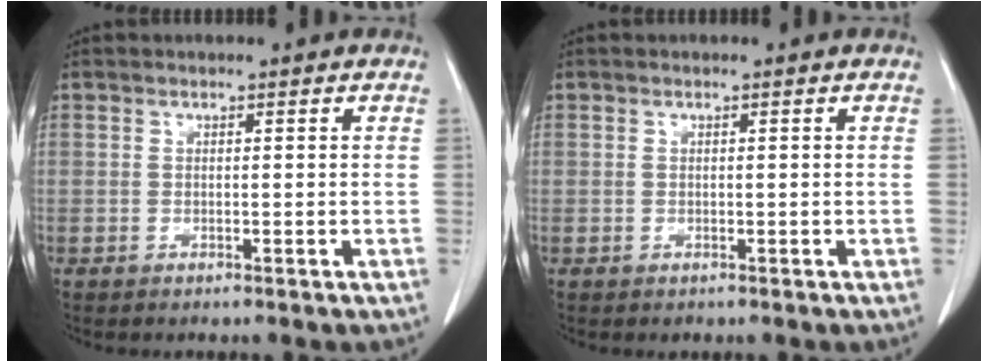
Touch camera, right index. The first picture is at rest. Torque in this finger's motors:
{"motor_torque": [-1.05, 0.23, -0.35, -0.13]}